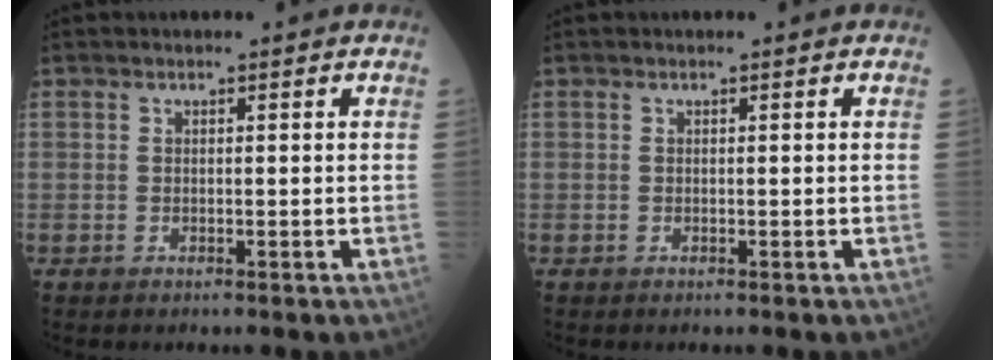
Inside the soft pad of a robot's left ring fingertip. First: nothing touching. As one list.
[{"total": 0.0}]